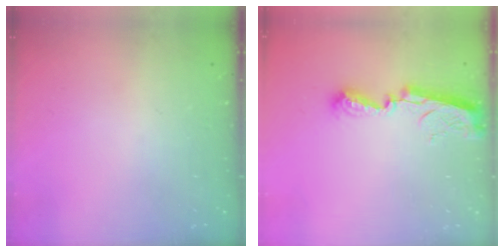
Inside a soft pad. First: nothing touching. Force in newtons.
{"total": 9.1, "press": 9.1, "slide": 0.6}